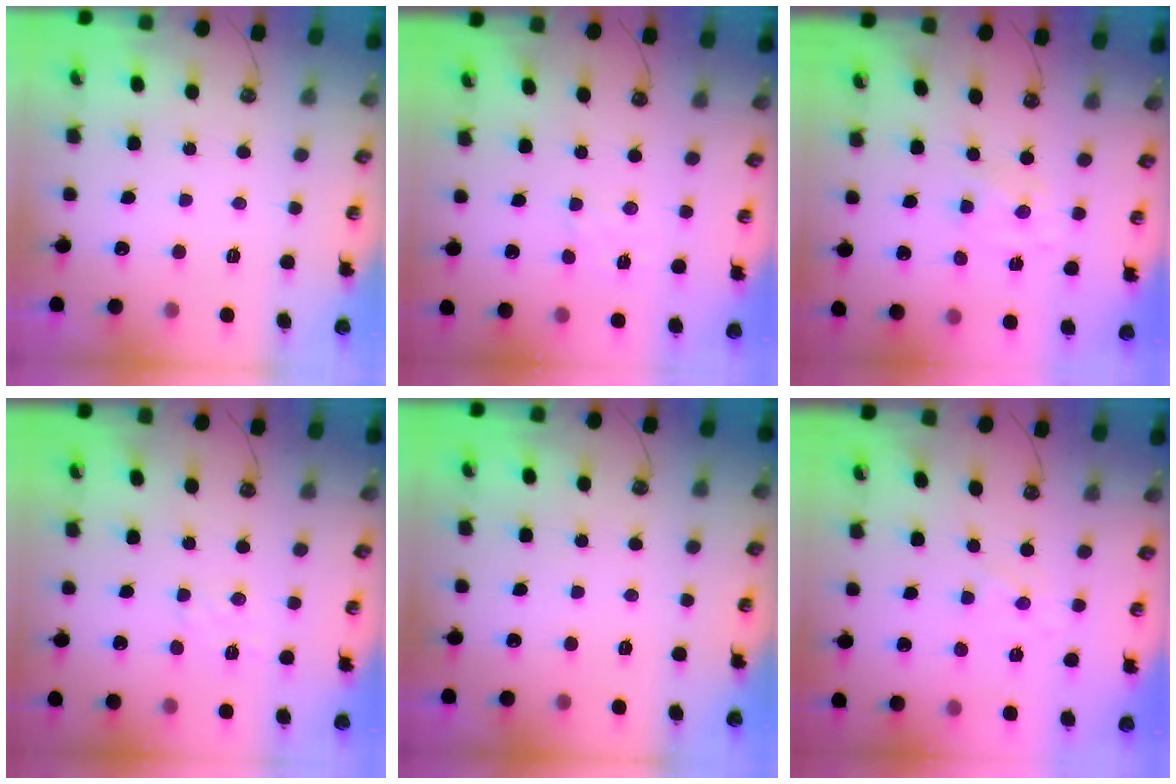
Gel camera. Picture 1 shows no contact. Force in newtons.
{"total": 2.1, "press": 2.1, "slide": 0.4}
{"total": 1.1, "press": 1.1, "slide": 0.2}
{"total": 4.4, "press": 4.3, "slide": 0.6}
{"total": 0.0}
{"total": 1.4, "press": 1.3, "slide": 0.4}